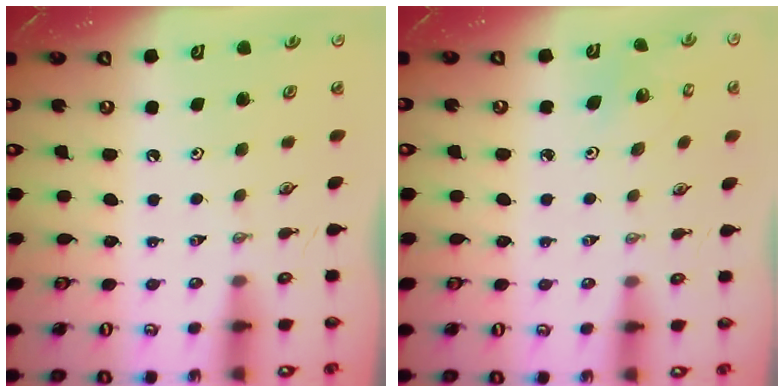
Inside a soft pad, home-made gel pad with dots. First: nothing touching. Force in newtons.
{"total": 2.3, "press": 2.3, "slide": 0.2}